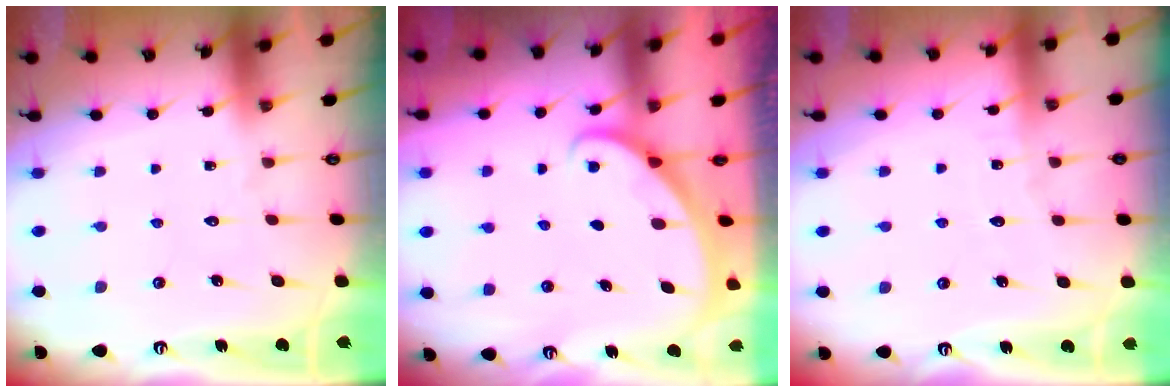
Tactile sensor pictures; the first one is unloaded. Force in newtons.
{"total": 1.5, "press": 1.5, "slide": 0.1}
{"total": 2.3, "press": 2.3, "slide": 0.2}